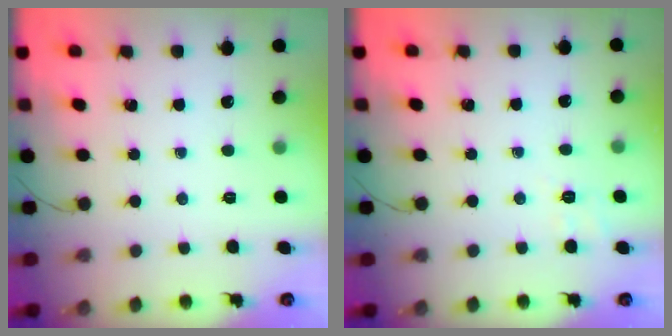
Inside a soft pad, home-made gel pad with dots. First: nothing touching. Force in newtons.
{"total": 2.9, "press": 2.3, "slide": 1.9}